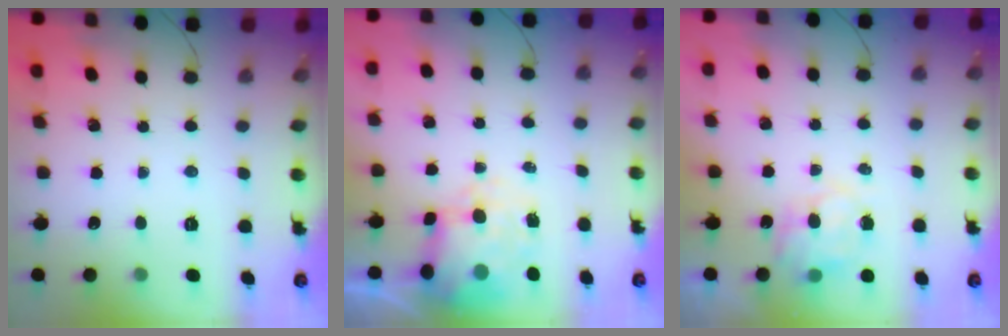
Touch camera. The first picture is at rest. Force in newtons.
{"total": 8.5, "press": 8.3, "slide": 1.9}
{"total": 7.6, "press": 7.6, "slide": 0.1}